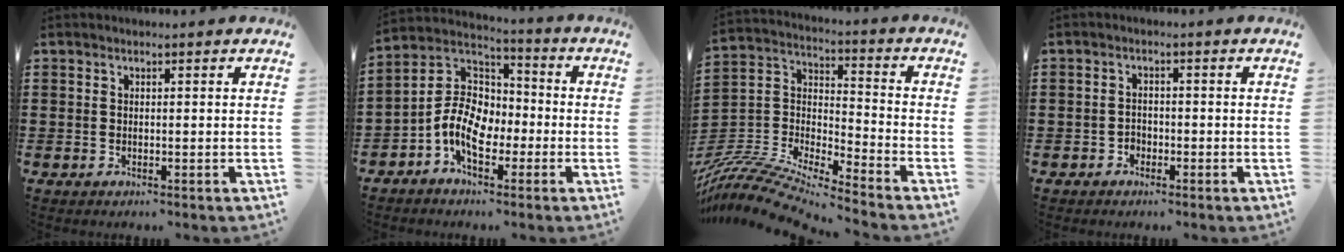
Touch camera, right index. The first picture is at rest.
{"total": 9.6, "force": [-3.2, 6.2, 6.6], "torque": [-0.163, -0.003, -0.068]}
{"total": 10.1, "force": [-9.4, 0.9, 3.6], "torque": [-0.088, 0.005, -0.195]}
{"total": 1.5, "force": [-1.1, 1.1, 0.2], "torque": [-0.010, 0.000, -0.024]}